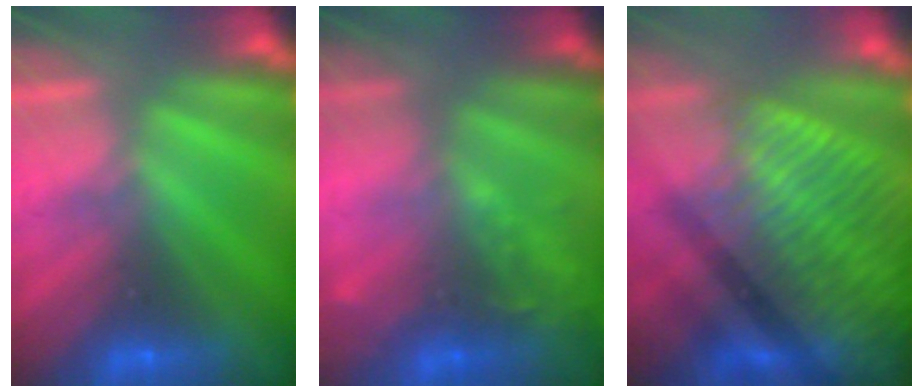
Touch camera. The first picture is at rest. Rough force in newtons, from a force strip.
{"total": 1.9}
{"total": 3.4}